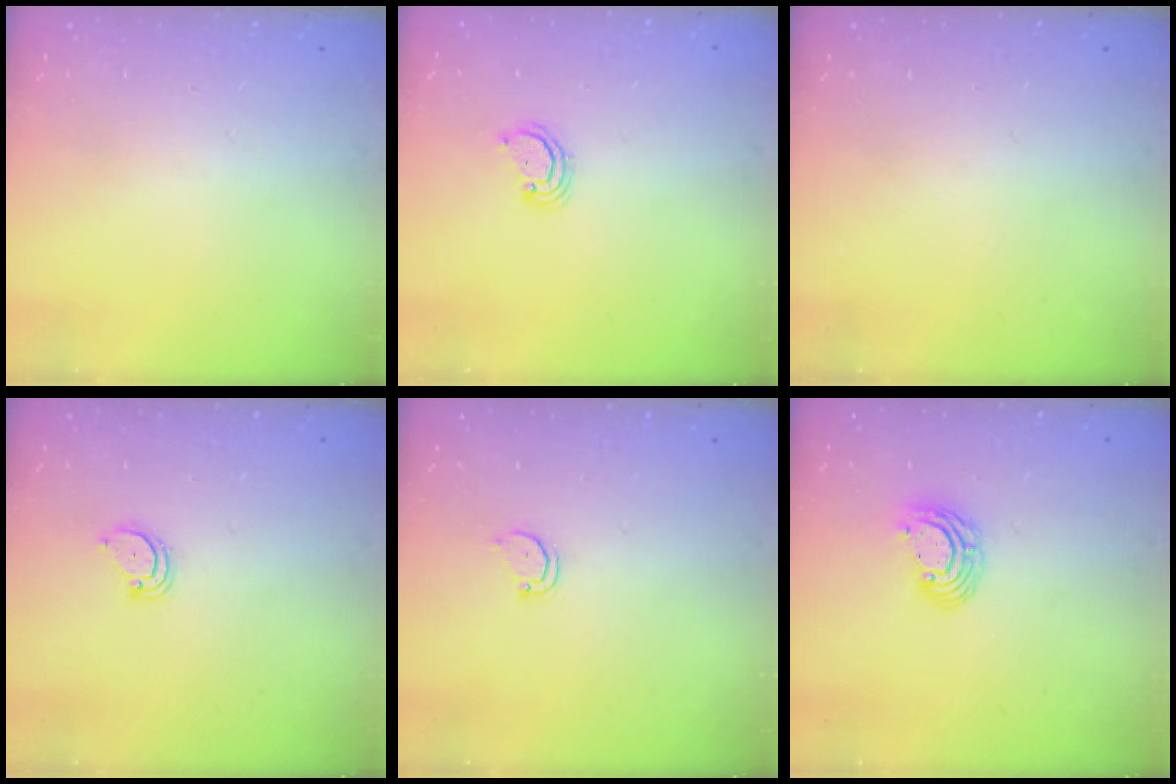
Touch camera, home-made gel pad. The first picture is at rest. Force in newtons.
{"total": 2.6, "press": 2.6, "slide": 0.2}
{"total": 0.0}
{"total": 2.9, "press": 2.9, "slide": 0.2}
{"total": 2.5, "press": 2.5, "slide": 0.3}
{"total": 7.3, "press": 7.1, "slide": 1.3}